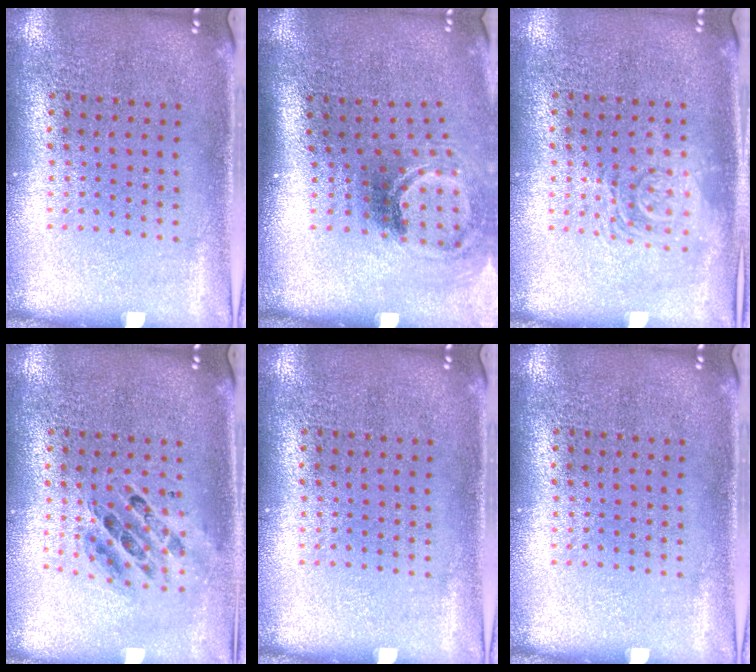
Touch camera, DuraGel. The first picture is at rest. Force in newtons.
{"total": 2.0, "press": 1.3, "slide": 1.6}
{"total": 1.2, "press": 1.2, "slide": 0.2}
{"total": 0.6, "press": 0.6, "slide": 0.1}
{"total": 0.0}
{"total": 0.0}